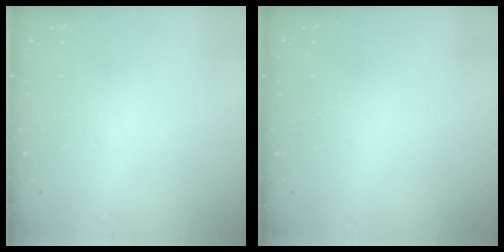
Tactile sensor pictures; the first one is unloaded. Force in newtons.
{"total": 0.0}